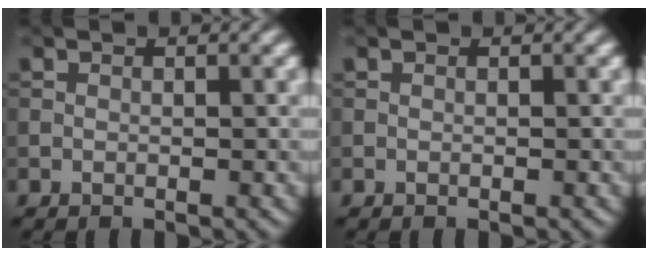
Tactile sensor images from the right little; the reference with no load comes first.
{"total": 0.0}